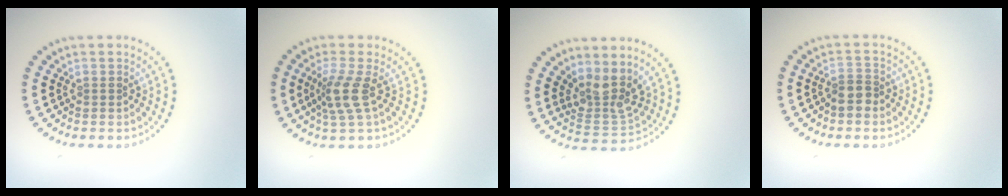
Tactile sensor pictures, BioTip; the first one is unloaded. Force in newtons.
{"total": 2.8, "press": 2.1, "slide": 1.8}
{"total": 3.6, "press": 2.8, "slide": 2.3}
{"total": 2.0, "press": 1.7, "slide": 1.1}